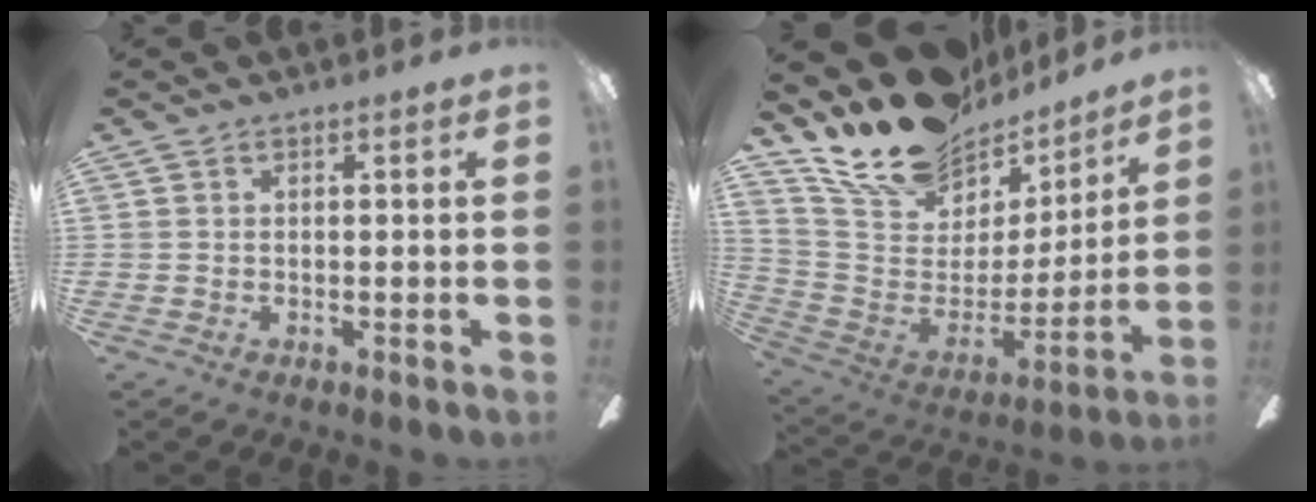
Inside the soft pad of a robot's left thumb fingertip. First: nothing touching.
{"total": 20.3, "force": [16.5, 9.6, 7.1], "torque": [-0.133, -0.119, 0.303]}